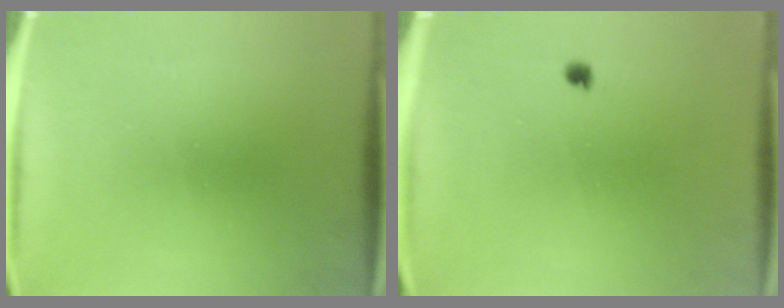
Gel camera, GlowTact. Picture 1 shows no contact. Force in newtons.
{"total": 1.0}